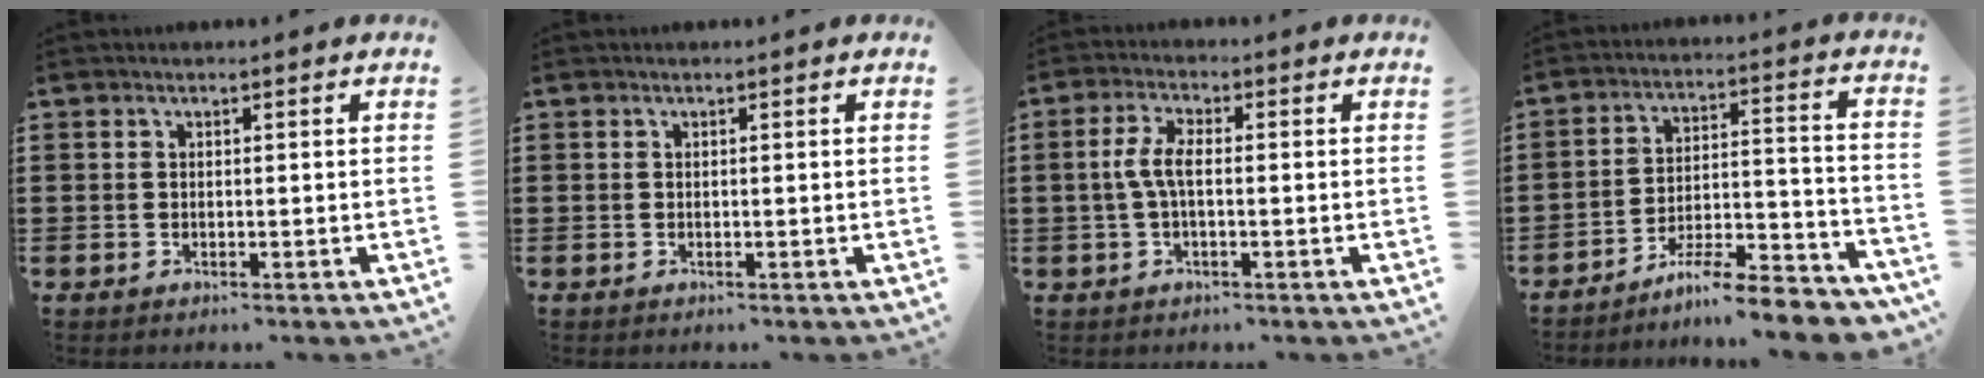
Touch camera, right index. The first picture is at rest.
{"total": 0.0}
{"total": 4.6, "force": [-0.4, 1.7, 4.3], "torque": [-0.100, -0.002, -0.015]}
{"total": 8.3, "force": [-7.5, 0.4, 3.4], "torque": [-0.049, 0.011, -0.145]}